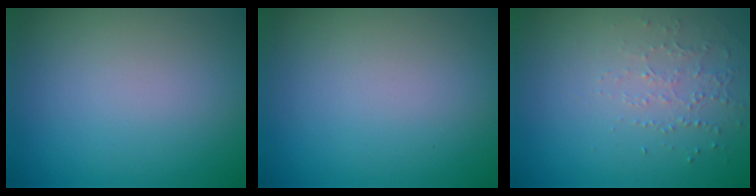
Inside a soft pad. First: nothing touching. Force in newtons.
{"total": 0.0}
{"total": 1.0, "press": 0.7, "slide": 0.8}